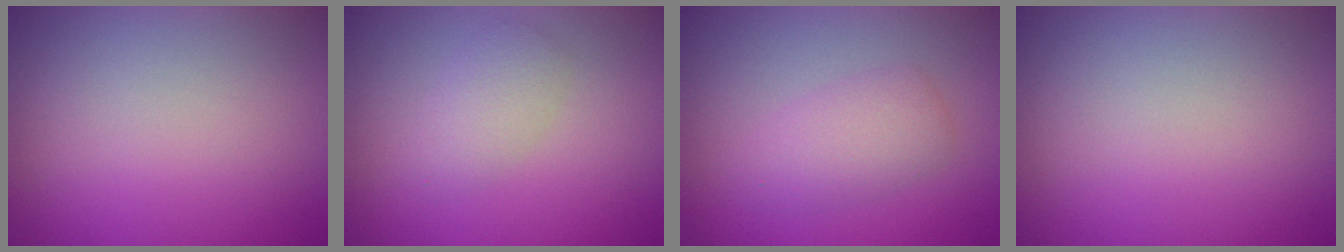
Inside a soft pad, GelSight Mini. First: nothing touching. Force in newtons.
{"total": 2.0, "press": 2.0, "slide": 0.0}
{"total": 2.9, "press": 2.9, "slide": 0.0}
{"total": 0.0}